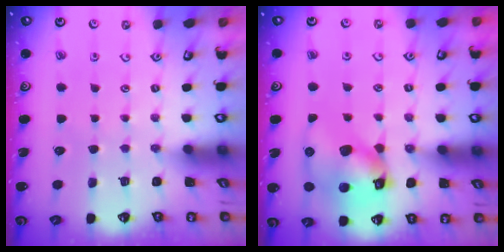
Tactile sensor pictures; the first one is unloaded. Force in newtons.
{"total": 13.5, "press": 13.3, "slide": 1.9}